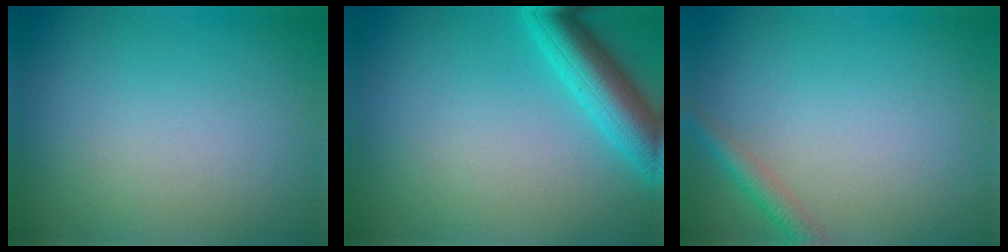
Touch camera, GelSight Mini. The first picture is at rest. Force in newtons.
{"total": 5.3, "press": 5.3, "slide": 0.2}
{"total": 1.8, "press": 1.8, "slide": 0.1}